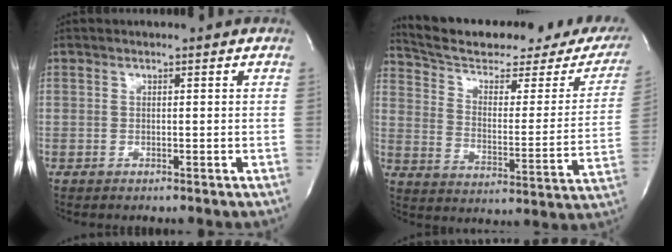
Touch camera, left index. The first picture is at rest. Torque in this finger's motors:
{"motor_torque": [0.94, -1.20, 0.24, 0.07]}